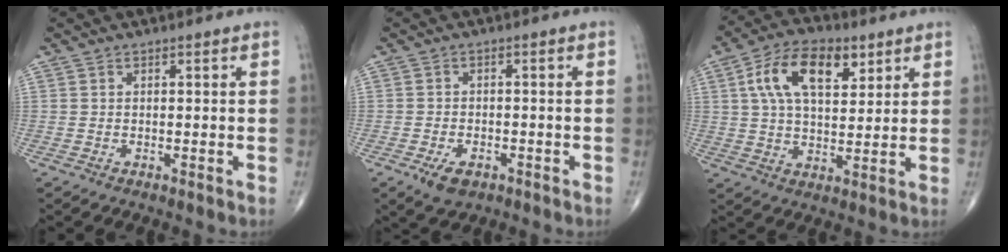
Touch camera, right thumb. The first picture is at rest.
{"total": 4.3, "force": [-2.2, 2.6, 2.6], "torque": [-0.041, 0.006, -0.032]}
{"total": 13.8, "force": [5.4, 7.2, 10.5], "torque": [-0.168, -0.002, 0.093]}